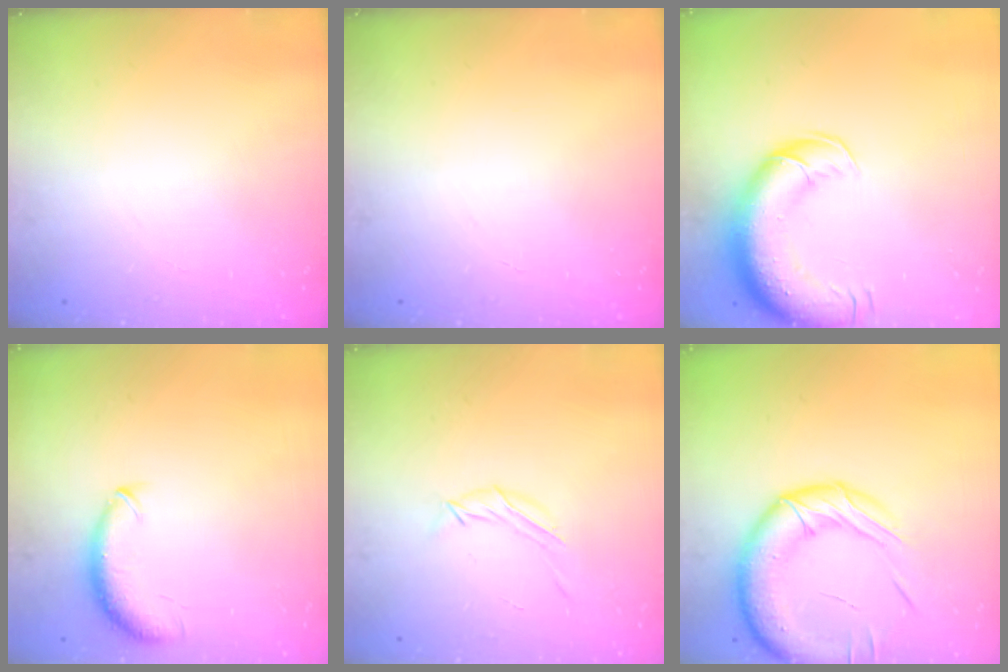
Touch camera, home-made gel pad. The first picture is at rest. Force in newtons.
{"total": 0.0}
{"total": 16.2, "press": 15.7, "slide": 3.9}
{"total": 8.7, "press": 8.6, "slide": 1.6}
{"total": 5.5, "press": 5.4, "slide": 1.2}
{"total": 20.3, "press": 19.9, "slide": 4.2}